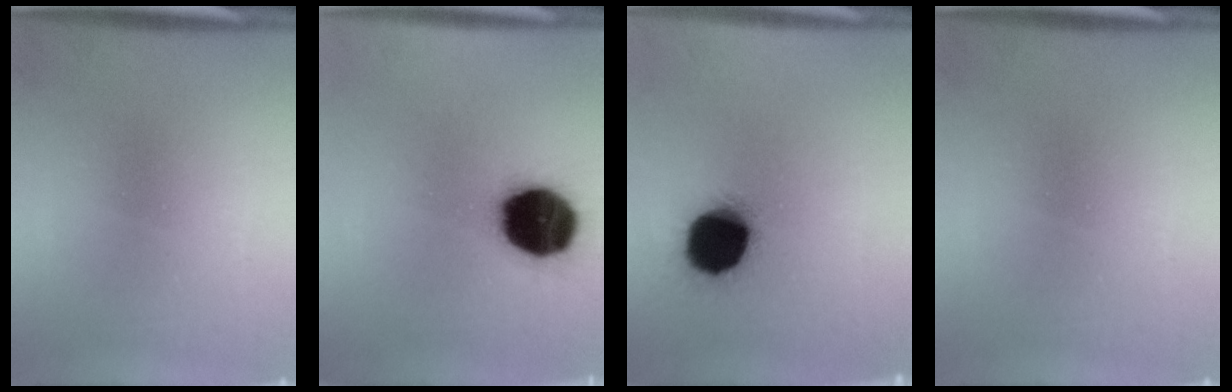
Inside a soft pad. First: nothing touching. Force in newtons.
{"total": 18.8}
{"total": 17.8}
{"total": 0.0}